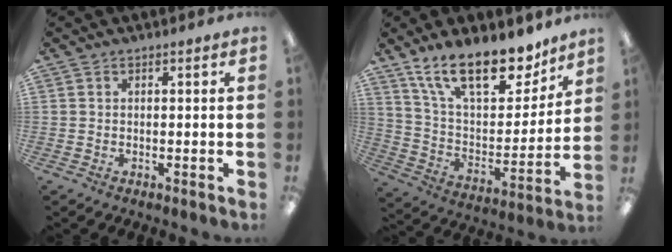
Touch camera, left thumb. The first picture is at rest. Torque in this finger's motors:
{"motor_torque": [2.29, 1.53, 1.42, -1.35, 0.16]}